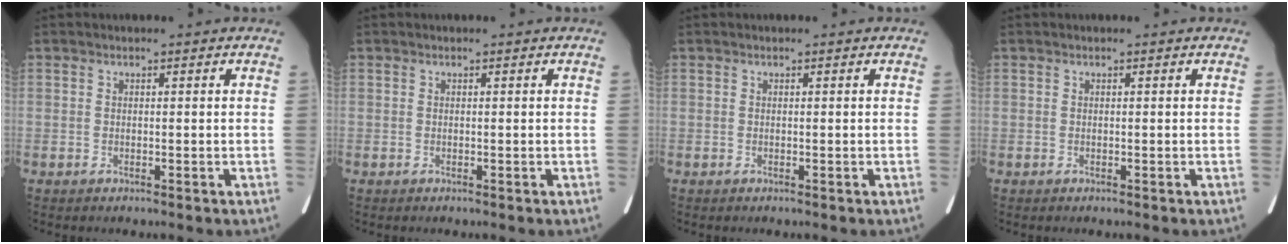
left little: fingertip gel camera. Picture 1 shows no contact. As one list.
[{"total": 0.0}, {"total": 0.0}, {"total": 0.0}]